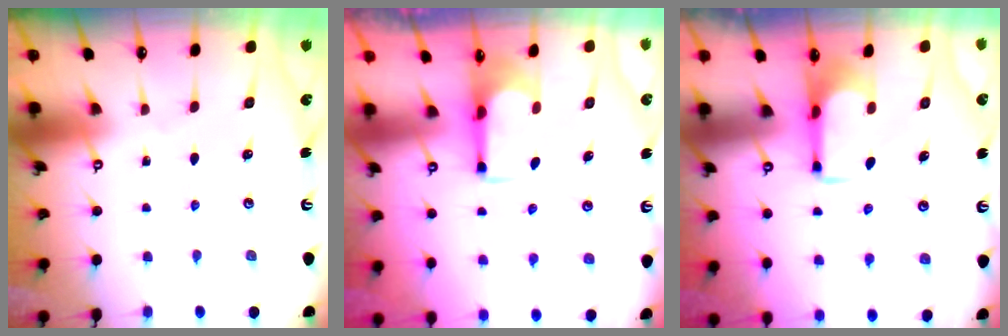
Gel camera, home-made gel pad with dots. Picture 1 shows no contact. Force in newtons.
{"total": 1.9, "press": 1.6, "slide": 1.0}
{"total": 1.8, "press": 1.8, "slide": 0.5}